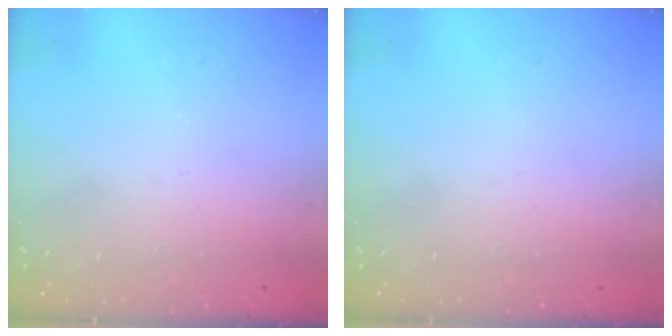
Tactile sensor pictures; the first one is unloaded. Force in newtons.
{"total": 0.0}